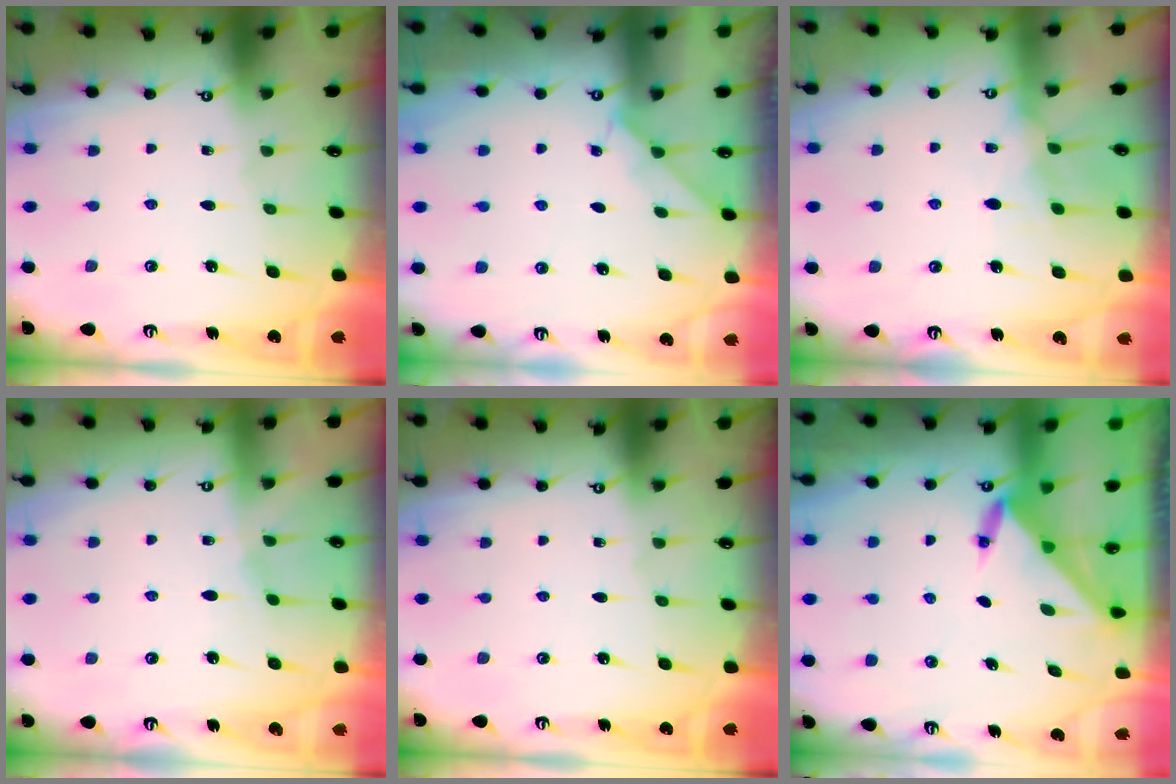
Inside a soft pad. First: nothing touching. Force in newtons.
{"total": 3.4, "press": 3.4, "slide": 0.4}
{"total": 10.8, "press": 10.7, "slide": 0.9}
{"total": 4.3, "press": 4.3, "slide": 0.7}
{"total": 0.0}
{"total": 3.4, "press": 3.4, "slide": 0.3}